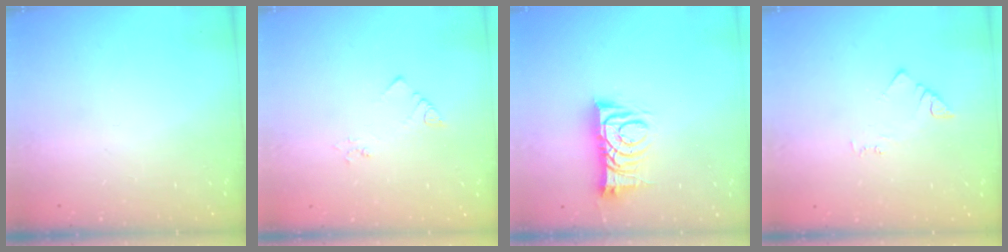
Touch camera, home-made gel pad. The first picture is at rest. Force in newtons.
{"total": 2.4, "press": 2.4, "slide": 0.4}
{"total": 9.2, "press": 9.2, "slide": 0.1}
{"total": 2.5, "press": 2.5, "slide": 0.4}